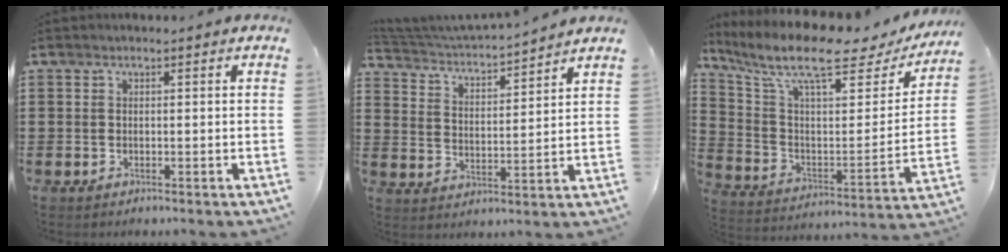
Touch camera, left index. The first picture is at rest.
{"total": 3.8, "force": [3.7, 0.0, 0.9], "torque": [-0.038, -0.032, 0.056]}
{"total": 11.8, "force": [8.8, 2.7, 7.5], "torque": [-0.172, -0.049, 0.147]}